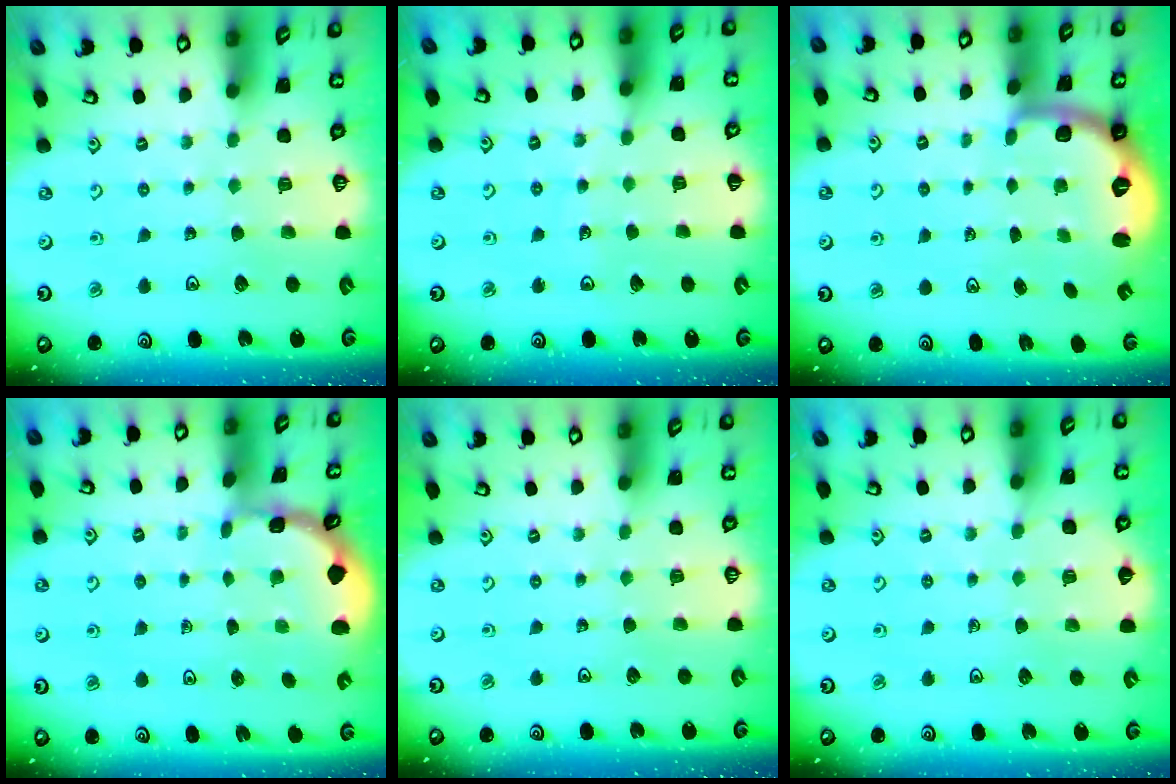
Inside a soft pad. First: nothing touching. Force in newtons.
{"total": 2.2, "press": 2.2, "slide": 0.2}
{"total": 2.7, "press": 1.8, "slide": 2.0}
{"total": 1.5, "press": 1.5, "slide": 0.2}
{"total": 0.0}
{"total": 3.7, "press": 3.5, "slide": 1.1}